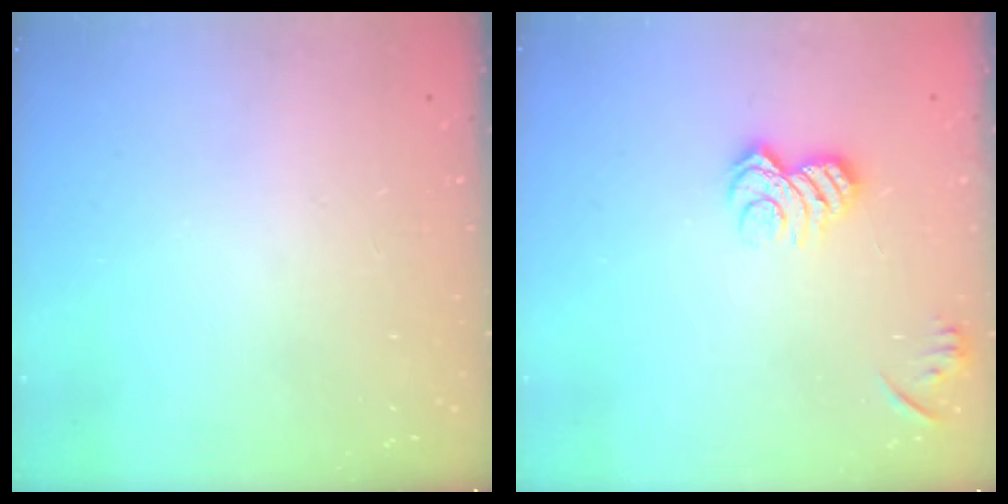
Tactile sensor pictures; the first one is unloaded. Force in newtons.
{"total": 9.2, "press": 9.1, "slide": 1.2}